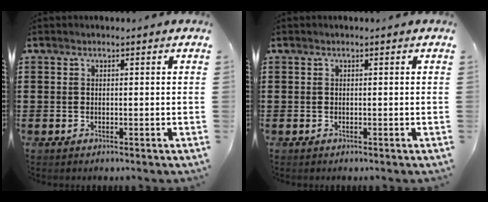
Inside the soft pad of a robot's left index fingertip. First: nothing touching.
{"total": 0.0}